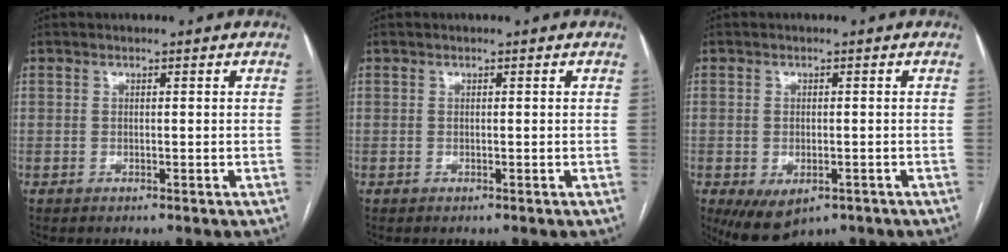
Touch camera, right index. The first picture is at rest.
{"total": 0.0}
{"total": 6.5, "force": [-3.3, 3.6, 4.2], "torque": [-0.071, -0.011, -0.038]}